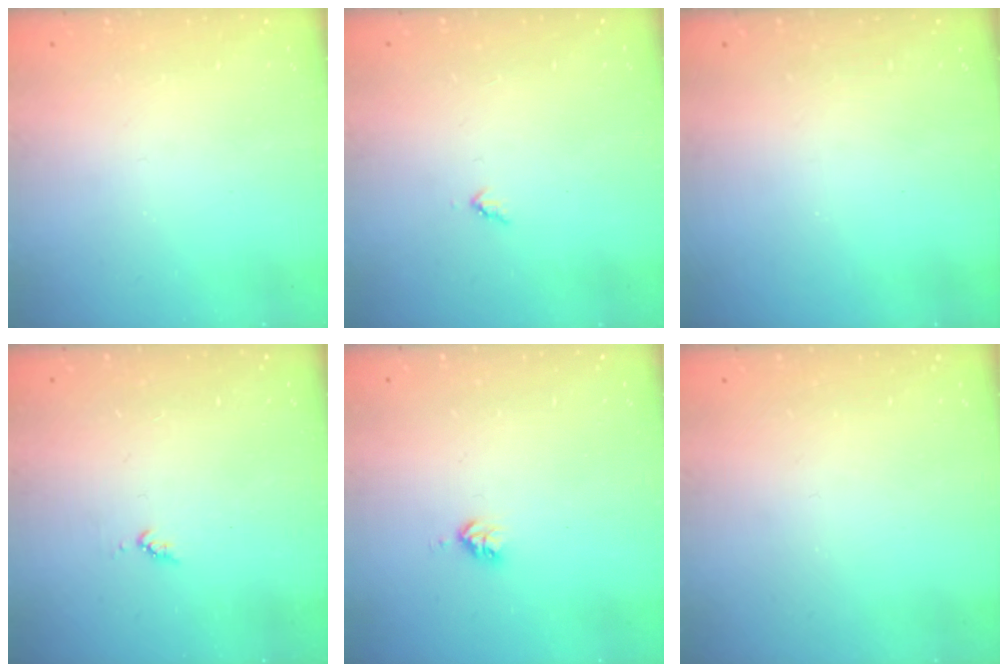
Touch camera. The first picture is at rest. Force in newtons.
{"total": 3.0, "press": 3.0, "slide": 0.3}
{"total": 0.0}
{"total": 4.4, "press": 4.3, "slide": 0.4}
{"total": 3.7, "press": 3.7, "slide": 0.5}
{"total": 0.0}